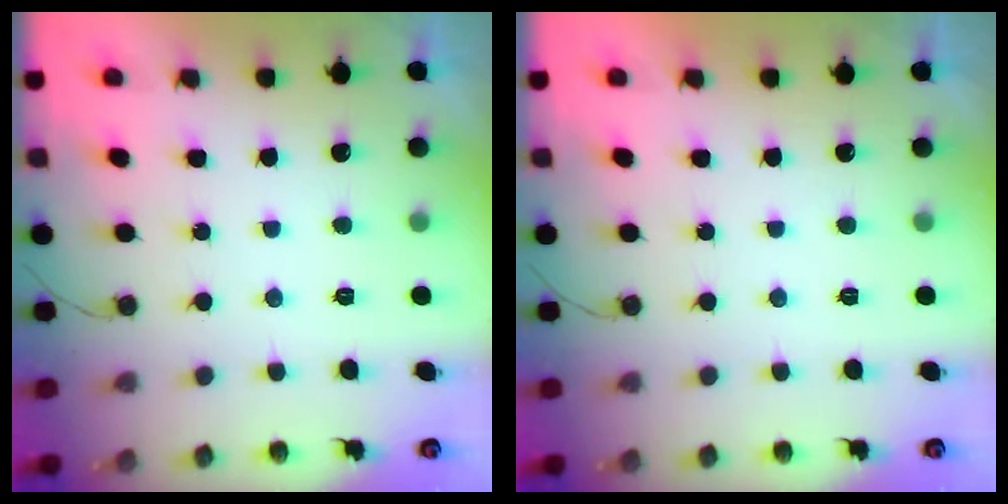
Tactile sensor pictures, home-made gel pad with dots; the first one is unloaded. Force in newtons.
{"total": 1.8, "press": 1.8, "slide": 0.0}